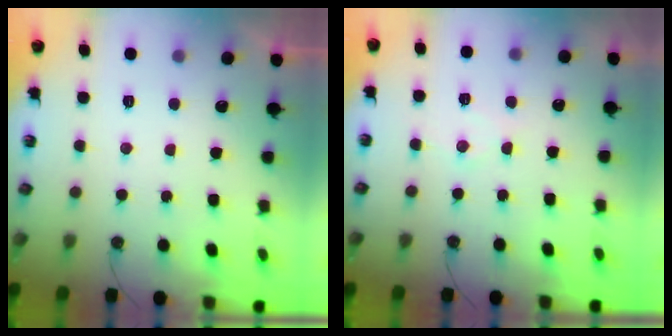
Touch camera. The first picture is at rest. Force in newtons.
{"total": 6.2, "press": 6.2, "slide": 0.6}